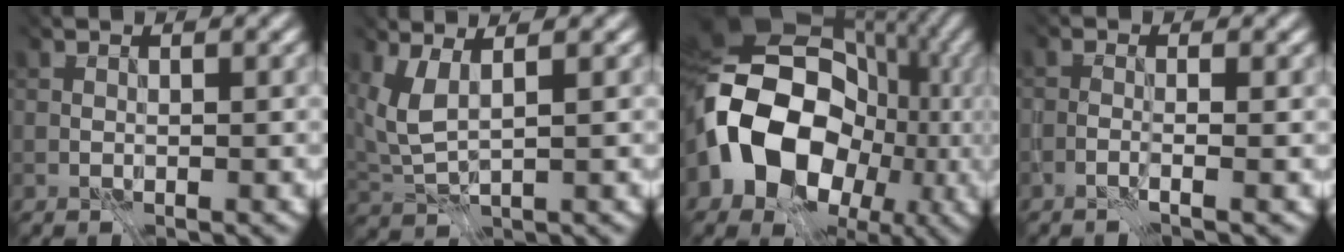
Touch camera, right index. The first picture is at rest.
{"total": 2.7, "force": [0.4, 0.9, 2.5], "torque": [-0.072, -0.010, 0.034]}
{"total": 15.7, "force": [-4.0, 11.8, 9.6], "torque": [-0.173, -0.022, -0.043]}
{"total": 2.2, "force": [-1.6, 0.2, 1.5], "torque": [0.002, 0.004, -0.043]}